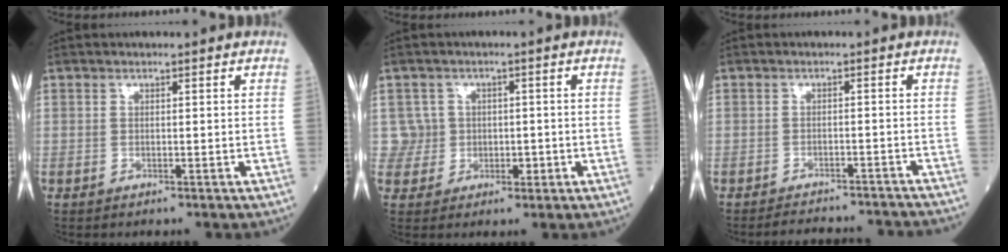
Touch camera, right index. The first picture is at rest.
{"total": 3.8, "force": [0.2, 3.8, -0.3], "torque": [0.019, 0.012, 0.008]}
{"total": 9.7, "force": [-9.5, 1.3, 1.8], "torque": [-0.018, 0.004, -0.106]}